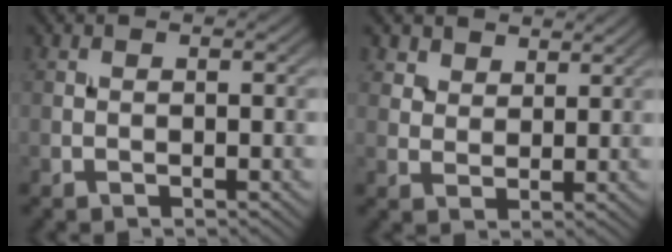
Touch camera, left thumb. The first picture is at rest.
{"total": 4.1, "force": [3.0, 2.4, 1.3], "torque": [-0.040, -0.012, 0.073]}